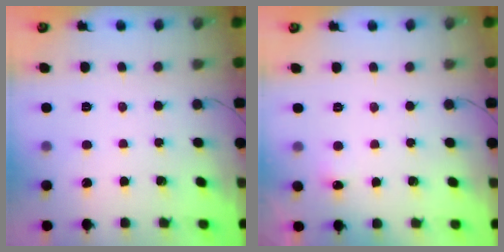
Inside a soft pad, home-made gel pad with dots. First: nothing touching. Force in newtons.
{"total": 3.0, "press": 2.7, "slide": 1.3}